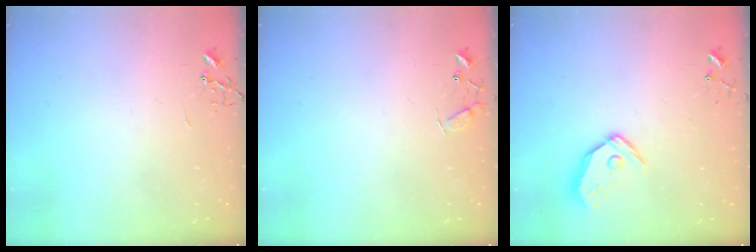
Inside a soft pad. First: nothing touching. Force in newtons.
{"total": 7.7, "press": 7.6, "slide": 0.5}
{"total": 11.1, "press": 11.0, "slide": 1.7}